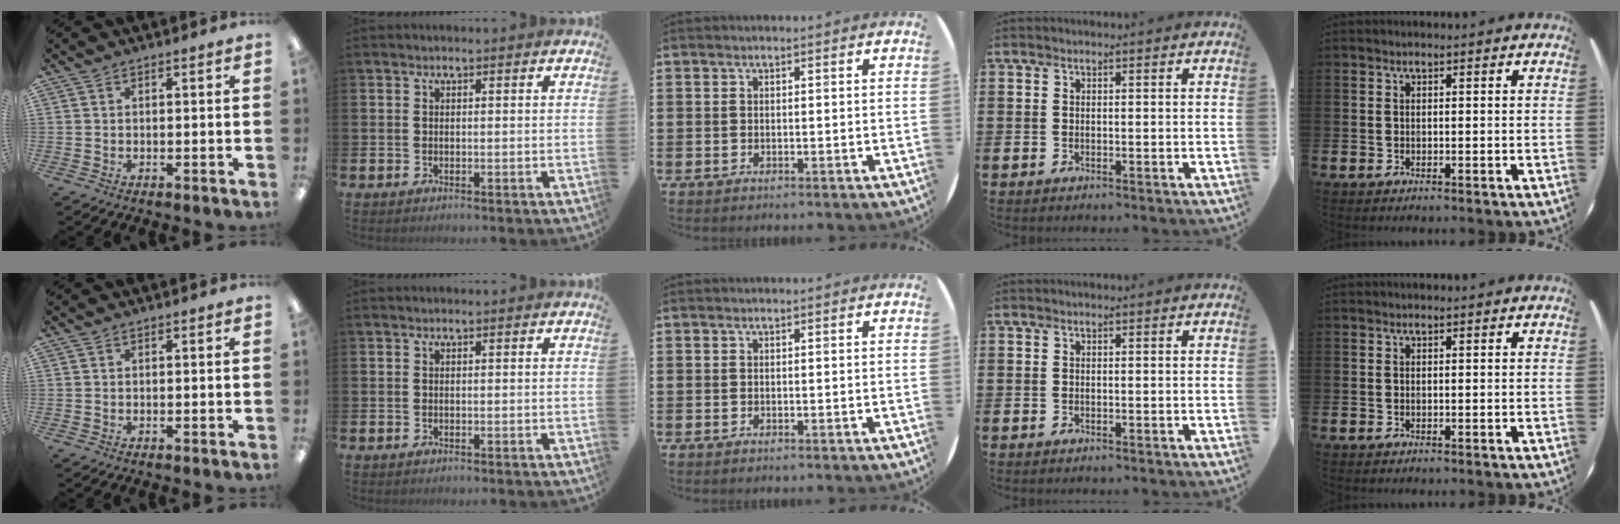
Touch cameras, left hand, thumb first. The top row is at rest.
{}